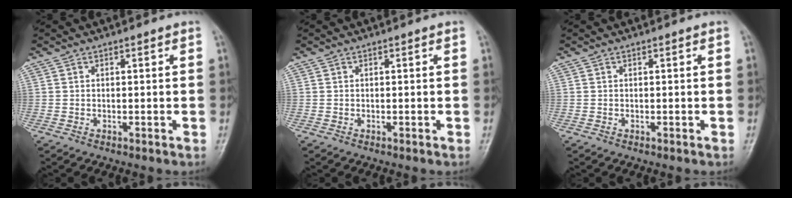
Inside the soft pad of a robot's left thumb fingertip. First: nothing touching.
{"total": 0.0}
{"total": 0.0}